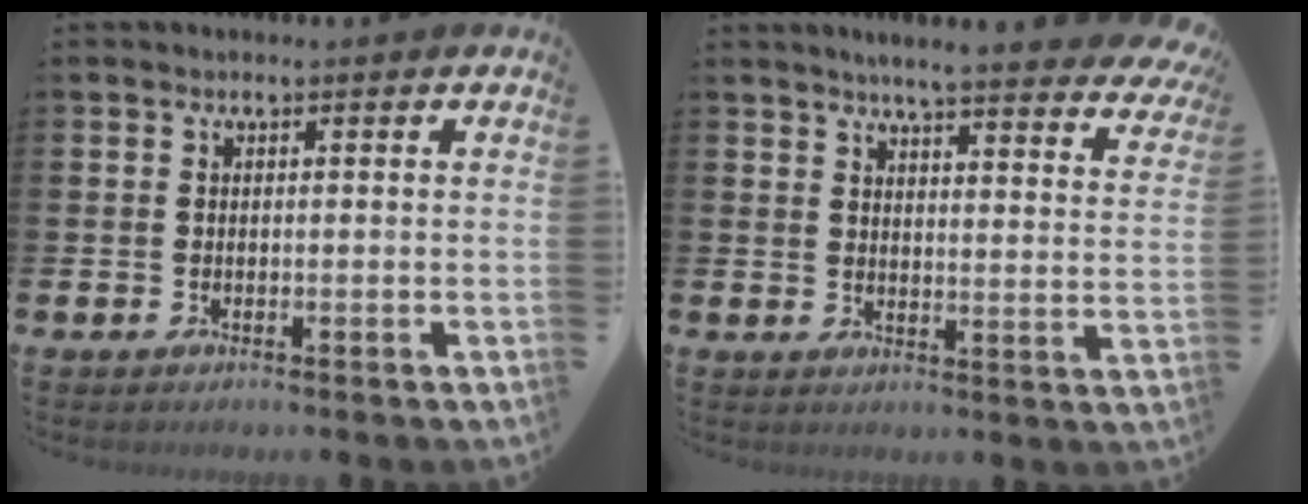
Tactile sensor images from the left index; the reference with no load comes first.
{"total": 5.3, "force": [5.0, 0.0, 1.8], "torque": [-0.040, -0.040, 0.081]}